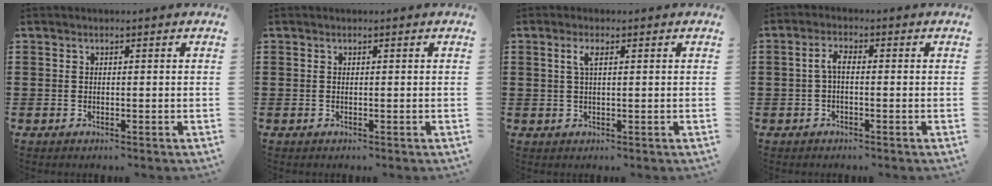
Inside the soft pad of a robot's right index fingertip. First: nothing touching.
{"total": 0.0}
{"total": 2.1, "force": [0.7, 0.6, 1.9], "torque": [-0.040, 0.005, 0.010]}
{"total": 2.6, "force": [-0.4, 0.9, 2.4], "torque": [-0.061, 0.000, -0.015]}